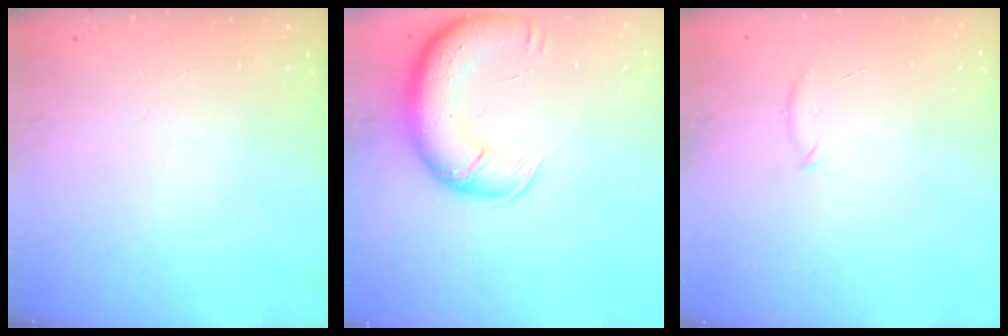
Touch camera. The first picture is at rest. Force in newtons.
{"total": 13.2, "press": 12.8, "slide": 3.3}
{"total": 5.5, "press": 5.2, "slide": 1.5}